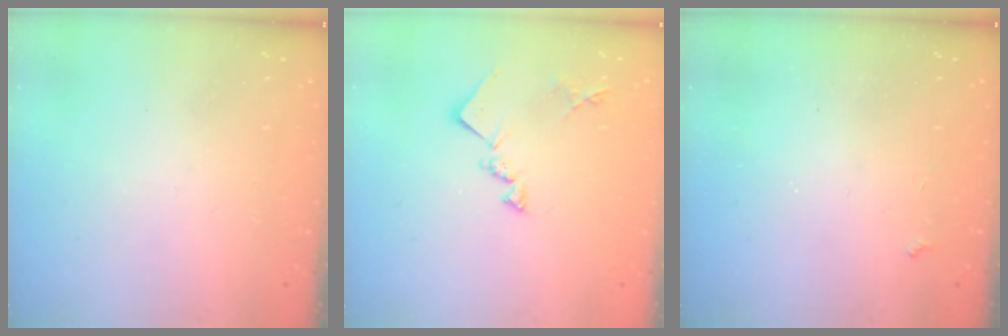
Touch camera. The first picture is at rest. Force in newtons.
{"total": 12.5, "press": 12.5, "slide": 0.3}
{"total": 2.2, "press": 2.1, "slide": 0.4}